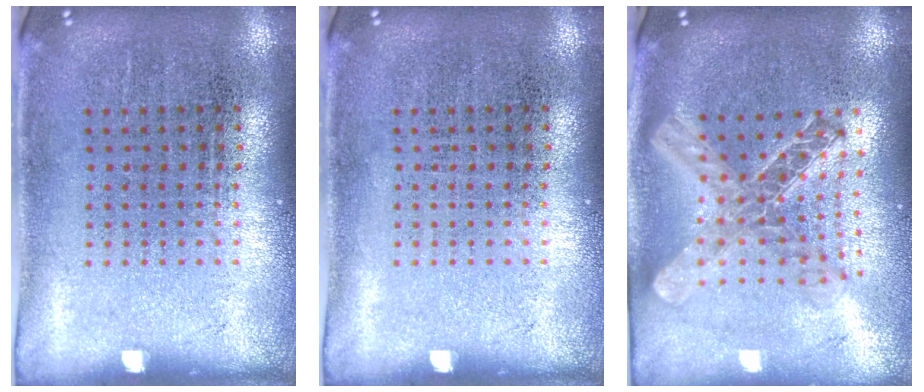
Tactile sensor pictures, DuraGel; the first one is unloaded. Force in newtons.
{"total": 0.0}
{"total": 2.2, "press": 1.8, "slide": 1.2}